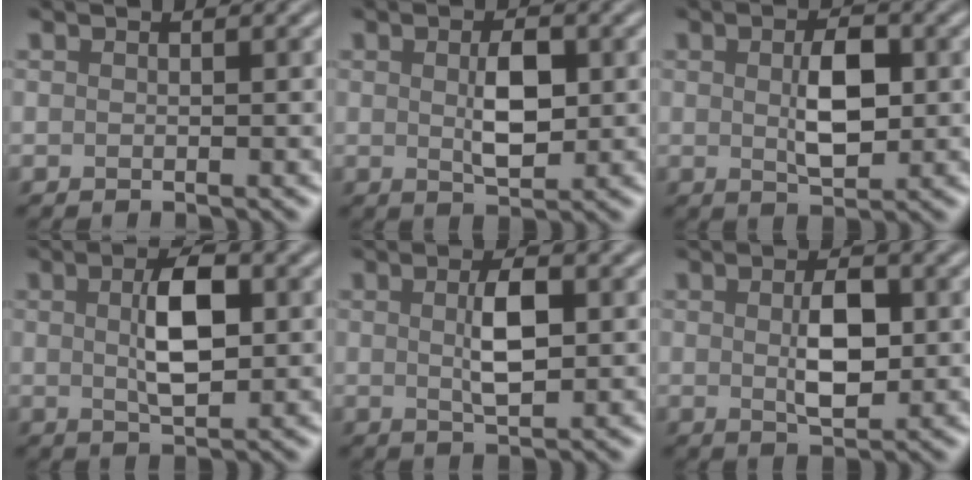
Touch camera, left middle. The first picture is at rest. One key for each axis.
{"total": 3.6, "fx": 0.3, "fy": 1.8, "fz": 3.1, "tx": -0.063, "ty": -0.003, "tz": 0.008}
{"total": 4.2, "fx": 0.3, "fy": 2.1, "fz": 3.6, "tx": -0.072, "ty": -0.001, "tz": 0.007}
{"total": 4.9, "fx": 0.6, "fy": 2.1, "fz": 4.3, "tx": -0.085, "ty": 0.003, "tz": 0.011}
{"total": 3.5, "fx": 0.4, "fy": 1.3, "fz": 3.2, "tx": -0.065, "ty": 0.000, "tz": 0.008}
{"total": 4.0, "fx": 0.1, "fy": 2.0, "fz": 3.5, "tx": -0.069, "ty": -0.002, "tz": 0.005}